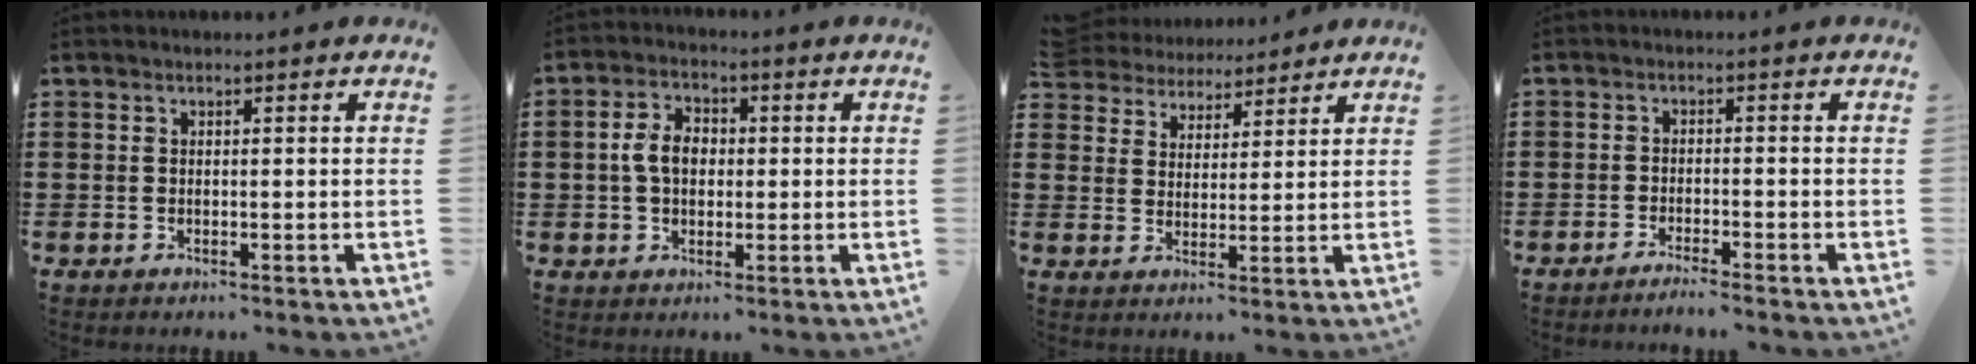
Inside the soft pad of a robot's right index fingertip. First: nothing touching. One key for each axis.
{"total": 5.2, "fx": 0.1, "fy": 3.5, "fz": 3.8, "tx": -0.088, "ty": 0.013, "tz": -0.003}
{"total": 4.7, "fx": 4.4, "fy": 1.5, "fz": -0.5, "tx": -0.014, "ty": -0.014, "tz": 0.083}
{"total": 2.0, "fx": -1.9, "fy": -0.4, "fz": 0.4, "tx": -0.008, "ty": 0.002, "tz": -0.038}